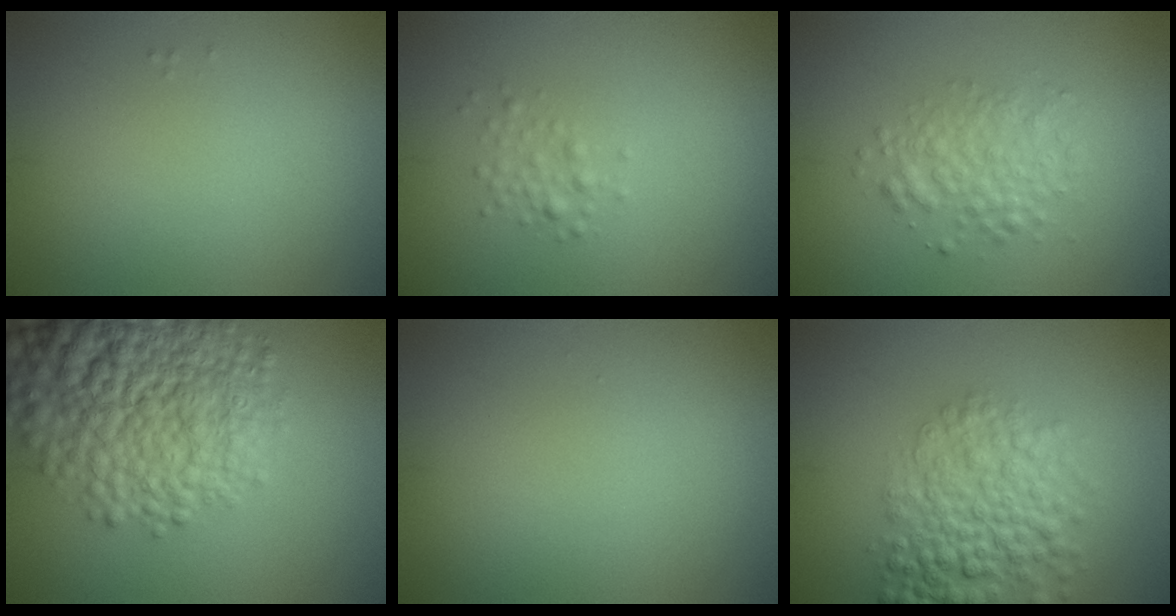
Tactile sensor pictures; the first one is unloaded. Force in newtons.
{"total": 1.3, "press": 1.3, "slide": 0.1}
{"total": 3.0, "press": 3.0, "slide": 0.1}
{"total": 11.4, "press": 11.4, "slide": 0.5}
{"total": 0.0}
{"total": 5.9, "press": 5.9, "slide": 0.2}